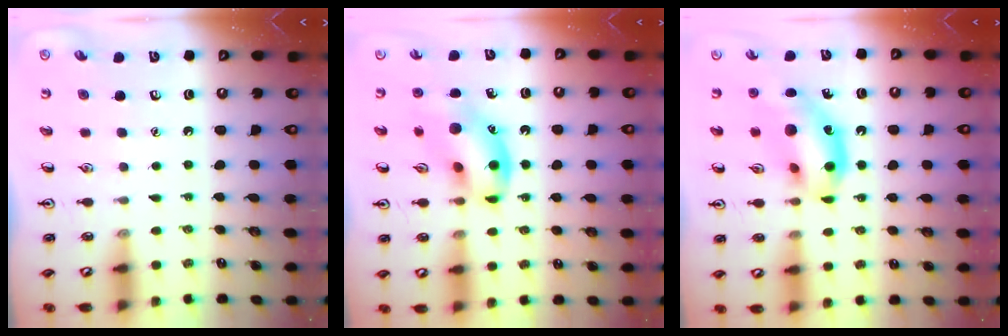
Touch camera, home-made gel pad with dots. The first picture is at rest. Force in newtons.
{"total": 15.2, "press": 14.9, "slide": 2.7}
{"total": 14.7, "press": 14.2, "slide": 3.7}